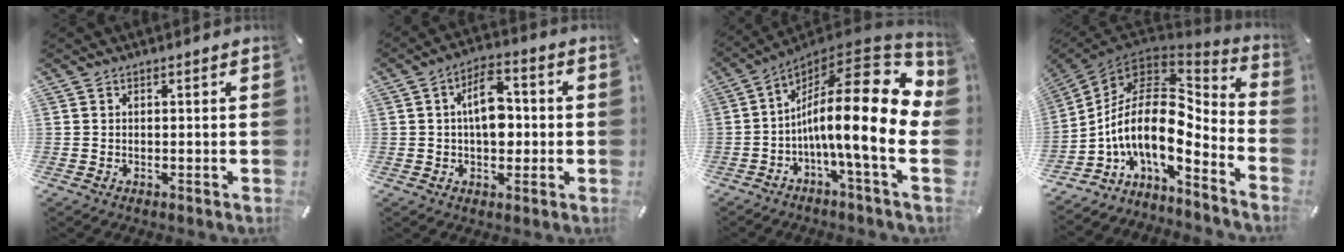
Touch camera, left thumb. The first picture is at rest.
{"total": 9.6, "force": [0.4, 6.0, 7.5], "torque": [-0.105, 0.009, 0.006]}
{"total": 21.3, "force": [-1.1, 4.9, 20.7], "torque": [-0.345, -0.034, -0.028]}
{"total": 16.4, "force": [-2.0, 8.4, 13.9], "torque": [-0.304, -0.039, -0.049]}